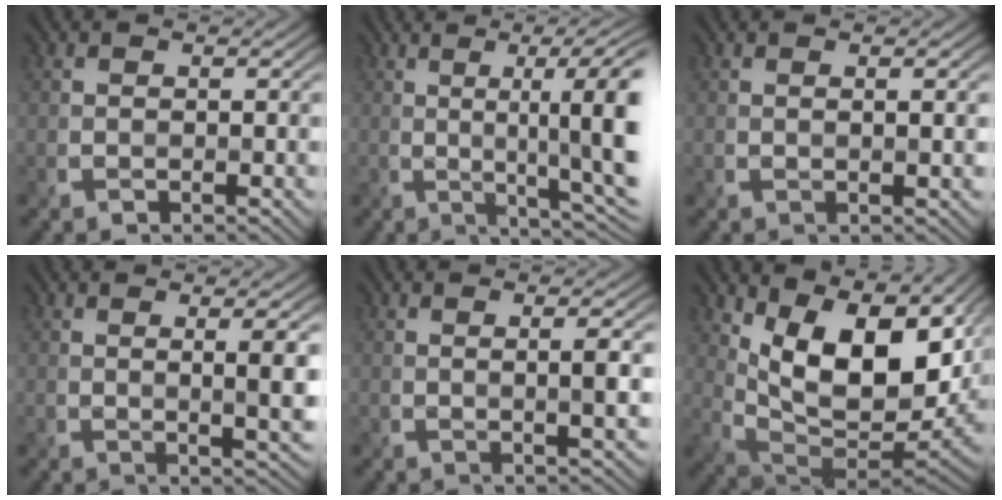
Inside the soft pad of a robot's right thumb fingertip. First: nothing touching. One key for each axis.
{"total": 12.3, "fx": 1.3, "fy": 2.3, "fz": 12.0, "tx": -0.153, "ty": 0.017, "tz": 0.028}
{"total": 1.6, "fx": 0.3, "fy": 0.1, "fz": 1.5, "tx": -0.027, "ty": 0.006, "tz": 0.004}
{"total": 5.8, "fx": 1.0, "fy": 1.0, "fz": 5.7, "tx": -0.085, "ty": 0.006, "tz": 0.021}
{"total": 3.2, "fx": 0.2, "fy": 0.1, "fz": 3.2, "tx": -0.055, "ty": 0.009, "tz": 0.002}
{"total": 15.2, "fx": 6.5, "fy": 6.9, "fz": 11.8, "tx": -0.226, "ty": -0.003, "tz": 0.126}